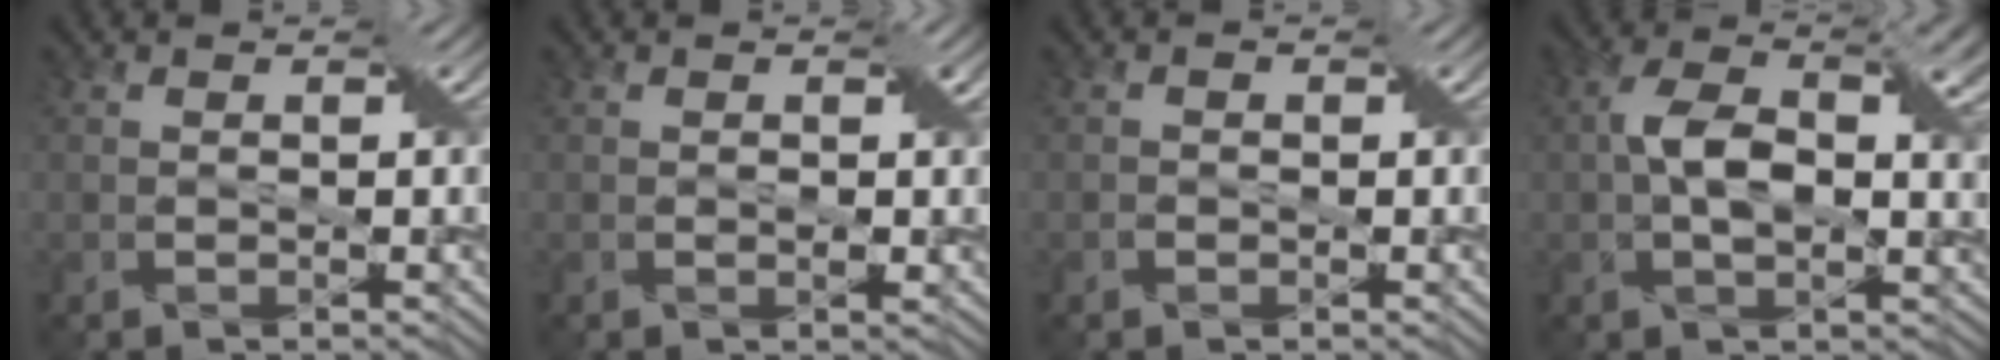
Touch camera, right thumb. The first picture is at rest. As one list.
[{"total": 1.3, "force": [0.1, 0.7, 1.1], "torque": [-0.015, -0.002, 0.003]}, {"total": 0.8, "force": [-0.4, 0.7, 0.3], "torque": [-0.007, 0.000, -0.008]}, {"total": 9.4, "force": [0.9, 4.8, 8.1], "torque": [-0.156, 0.009, 0.010]}]